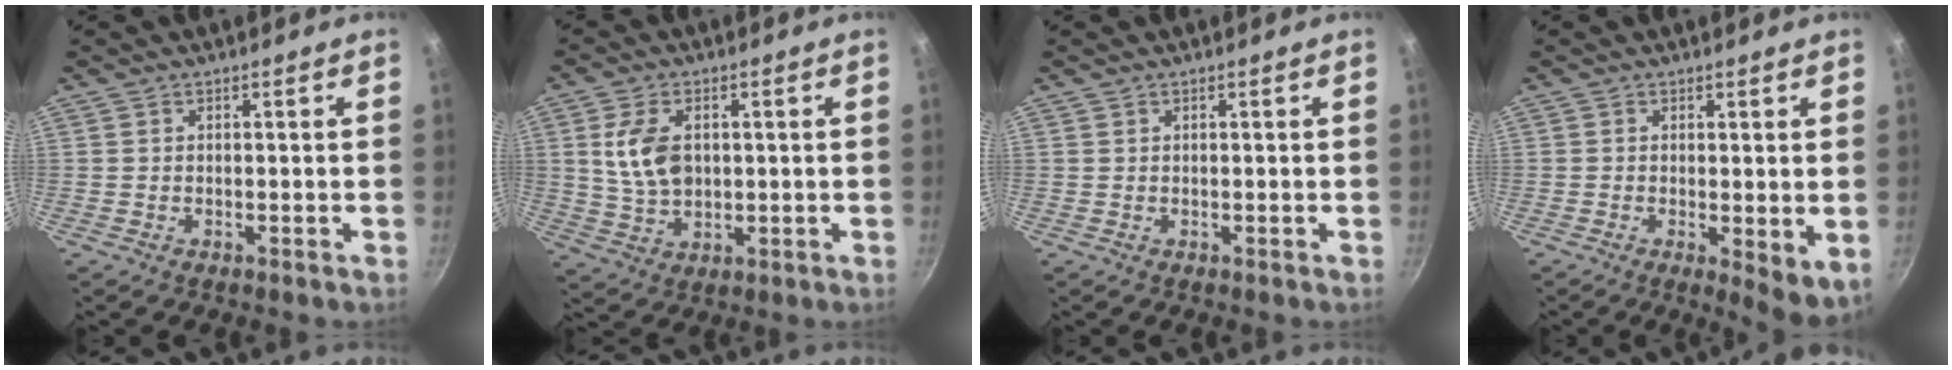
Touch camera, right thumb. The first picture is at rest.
{"total": 8.7, "force": [1.6, 5.7, 6.4], "torque": [-0.115, -0.003, 0.040]}
{"total": 0.0}
{"total": 5.5, "force": [-0.8, 1.4, 5.2], "torque": [-0.077, -0.019, -0.010]}